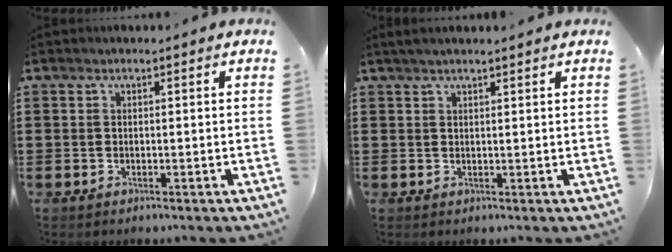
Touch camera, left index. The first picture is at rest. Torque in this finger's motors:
{"motor_torque": [0.44, 0.32, 0.00, 0.00]}